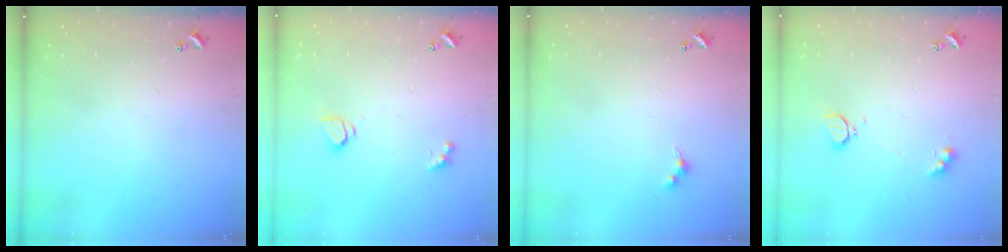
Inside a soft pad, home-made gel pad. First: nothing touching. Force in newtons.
{"total": 2.1, "press": 2.0, "slide": 0.6}
{"total": 2.5, "press": 2.5, "slide": 0.4}
{"total": 4.2, "press": 4.1, "slide": 0.8}